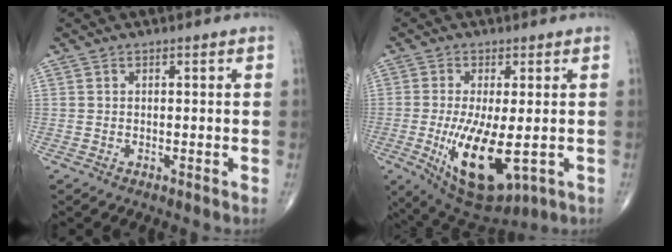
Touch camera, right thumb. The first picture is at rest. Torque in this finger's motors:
{"motor_torque": [2.54, 2.31, 1.34, -0.28, 0.51]}